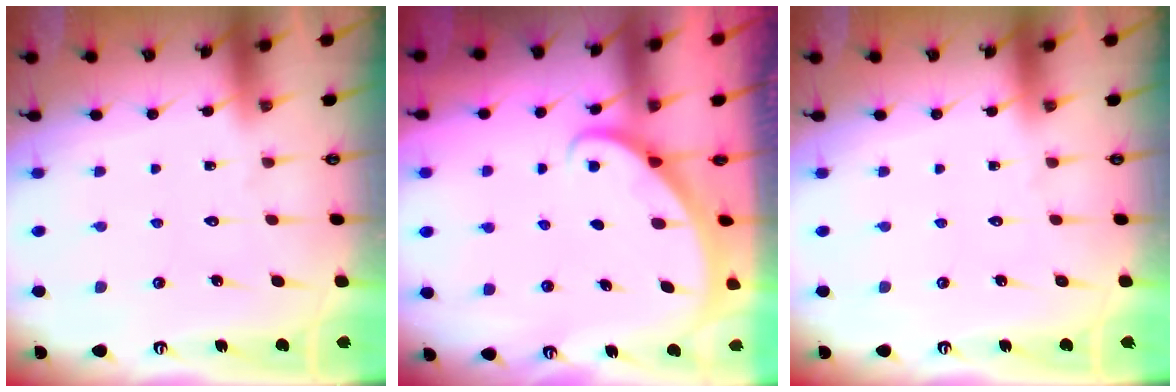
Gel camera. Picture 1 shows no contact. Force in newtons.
{"total": 2.0, "press": 2.0, "slide": 0.1}
{"total": 0.0}